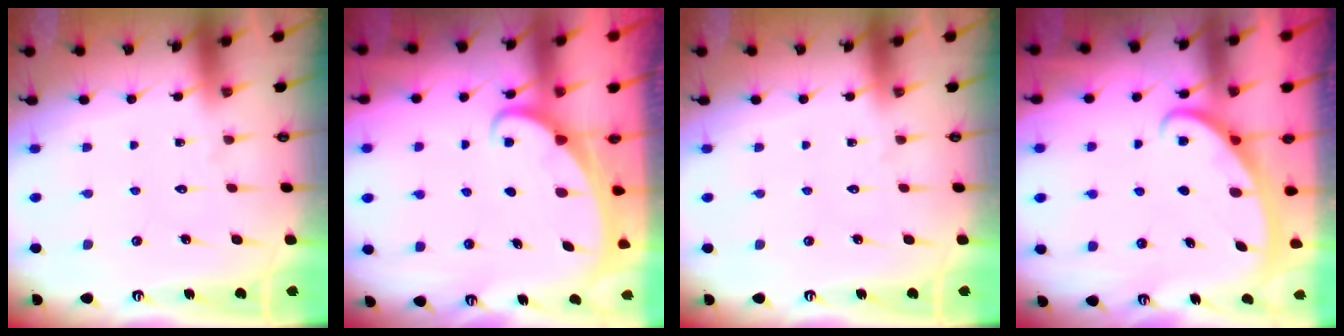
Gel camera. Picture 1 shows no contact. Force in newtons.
{"total": 2.0, "press": 2.0, "slide": 0.2}
{"total": 0.0}
{"total": 2.8, "press": 2.8, "slide": 0.4}